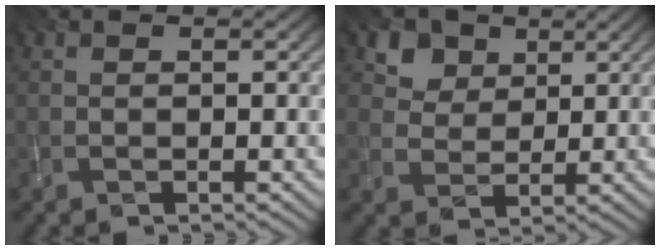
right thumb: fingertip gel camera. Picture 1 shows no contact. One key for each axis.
{"total": 5.4, "fx": 3.1, "fy": 4.0, "fz": 1.9, "tx": -0.057, "ty": -0.015, "tz": 0.067}